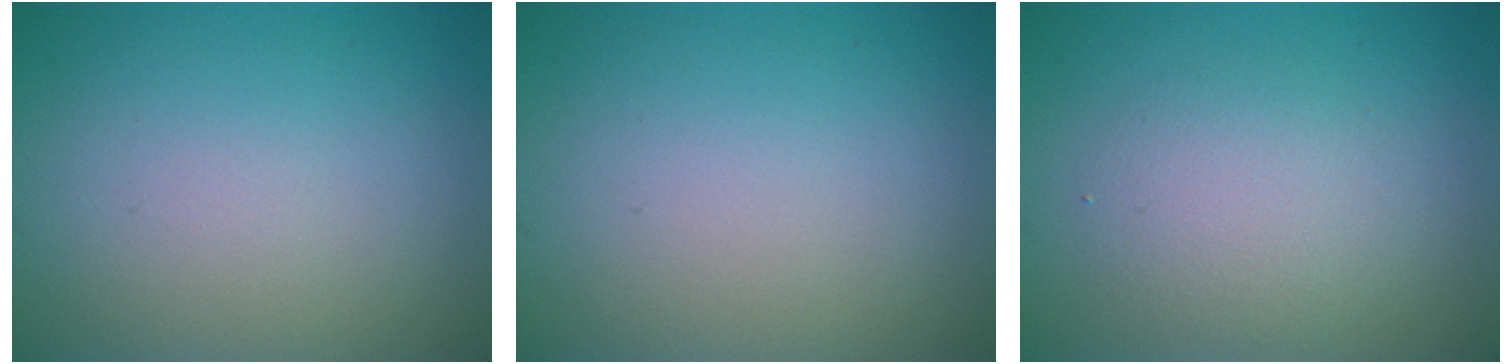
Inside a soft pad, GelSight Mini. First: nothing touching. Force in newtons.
{"total": 0.0}
{"total": 2.9, "press": 2.9, "slide": 0.2}